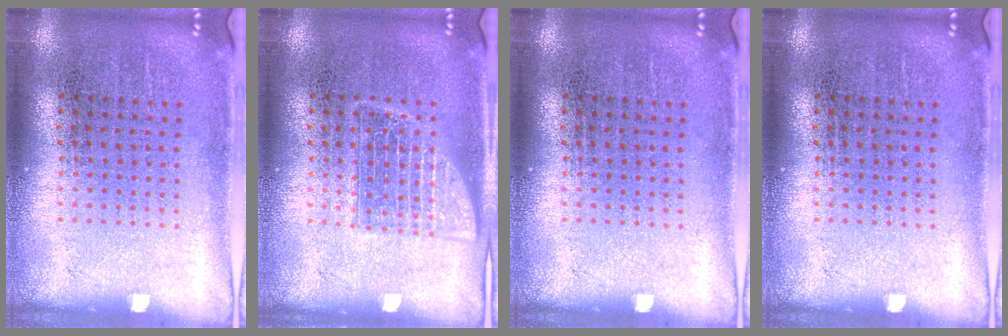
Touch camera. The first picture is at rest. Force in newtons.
{"total": 1.3, "press": 1.3, "slide": 0.3}
{"total": 0.0}
{"total": 0.0}